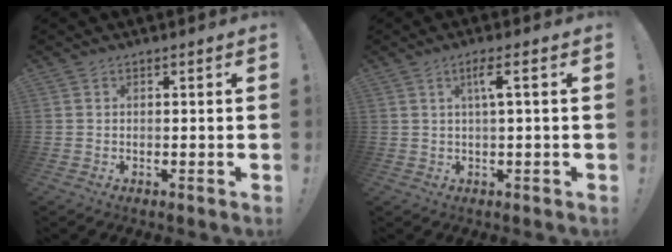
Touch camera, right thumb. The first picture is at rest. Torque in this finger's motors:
{"motor_torque": [0.05, 0.05, -0.07, 0.11, 0.12]}